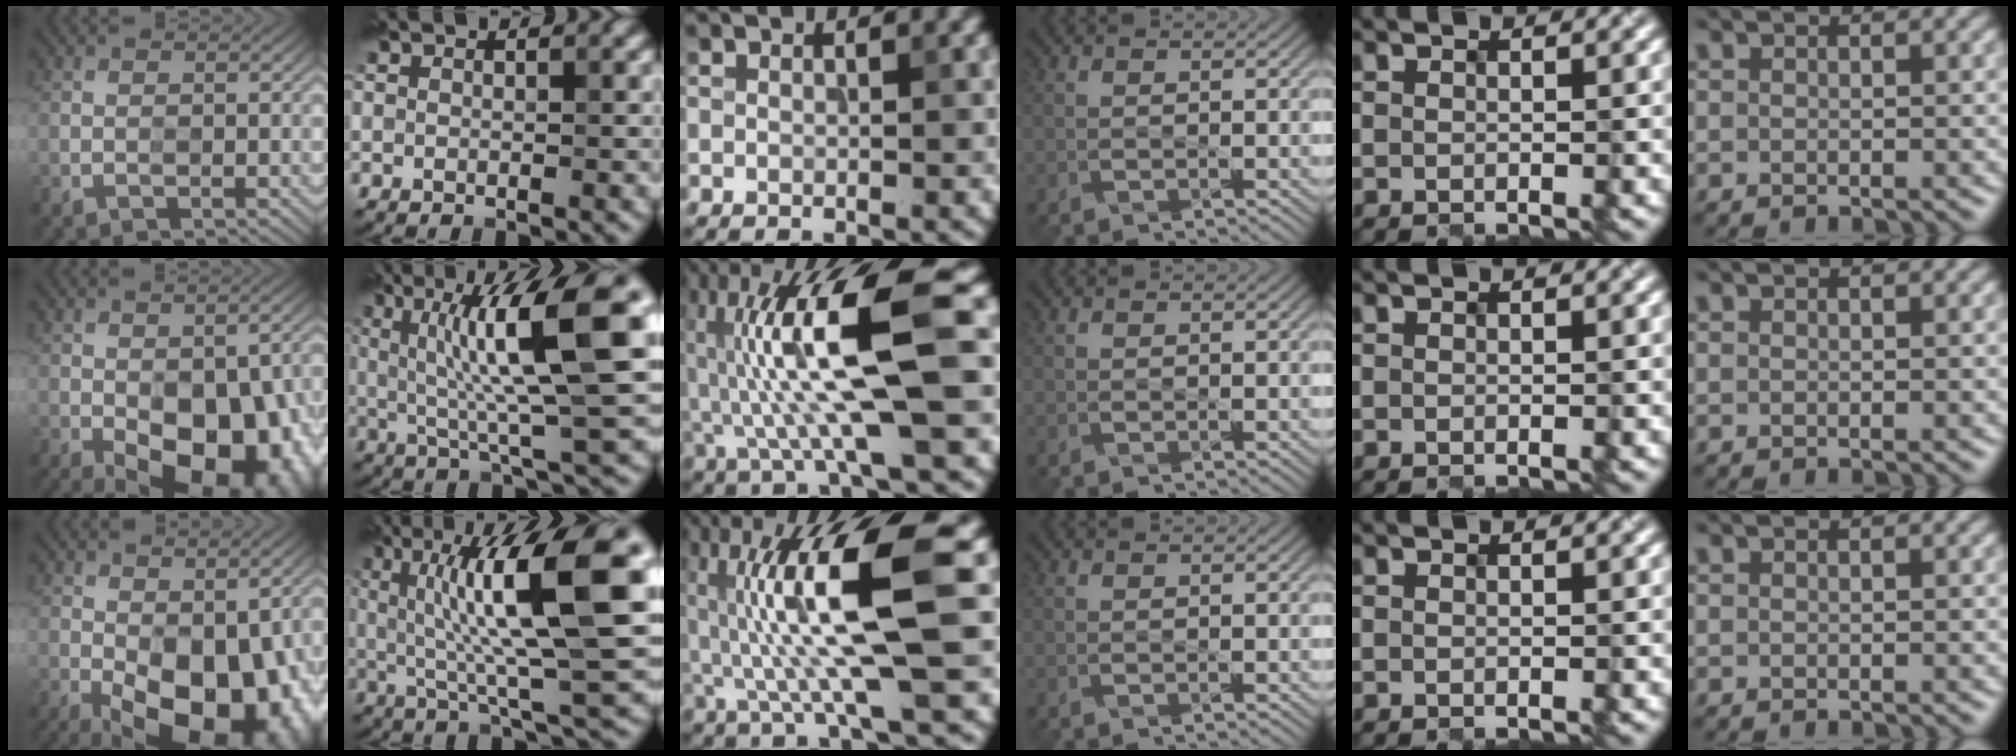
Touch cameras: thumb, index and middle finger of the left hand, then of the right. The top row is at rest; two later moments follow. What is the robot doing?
{"motion": "insert", "object": "power strip"}